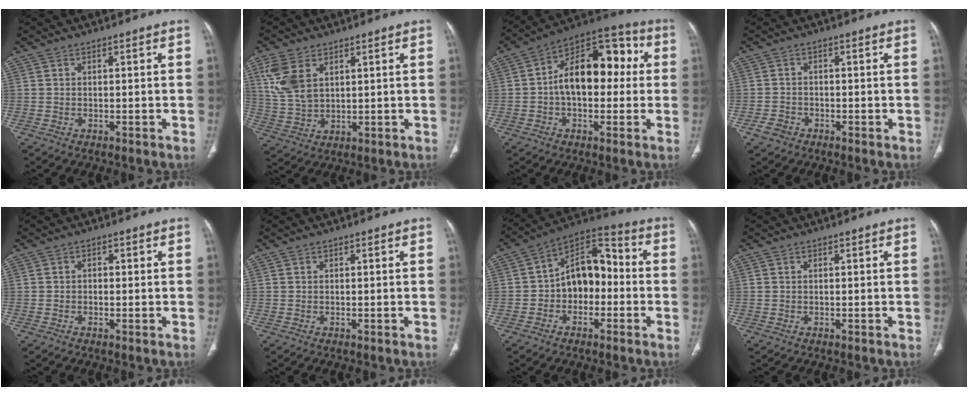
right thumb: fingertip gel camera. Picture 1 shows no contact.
{"total": 9.1, "force": [3.9, 5.4, 6.2], "torque": [-0.135, -0.008, 0.087]}
{"total": 17.0, "force": [1.2, 10.3, 13.5], "torque": [-0.172, 0.049, 0.008]}
{"total": 2.5, "force": [-1.4, 1.9, 0.7], "torque": [-0.010, 0.007, -0.026]}
{"total": 0.8, "force": [-0.1, 0.7, 0.4], "torque": [0.000, 0.003, -0.007]}
{"total": 0.0}
{"total": 12.6, "force": [-1.5, 8.6, 9.1], "torque": [-0.101, 0.047, -0.042]}
{"total": 0.0}